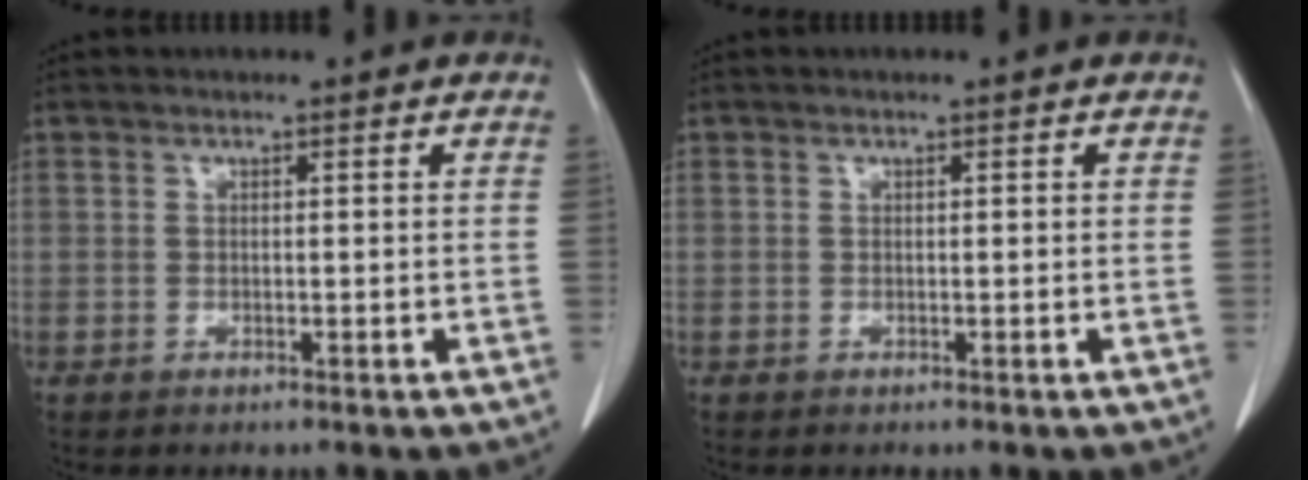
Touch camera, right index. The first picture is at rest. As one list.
[{"total": 0.0}]